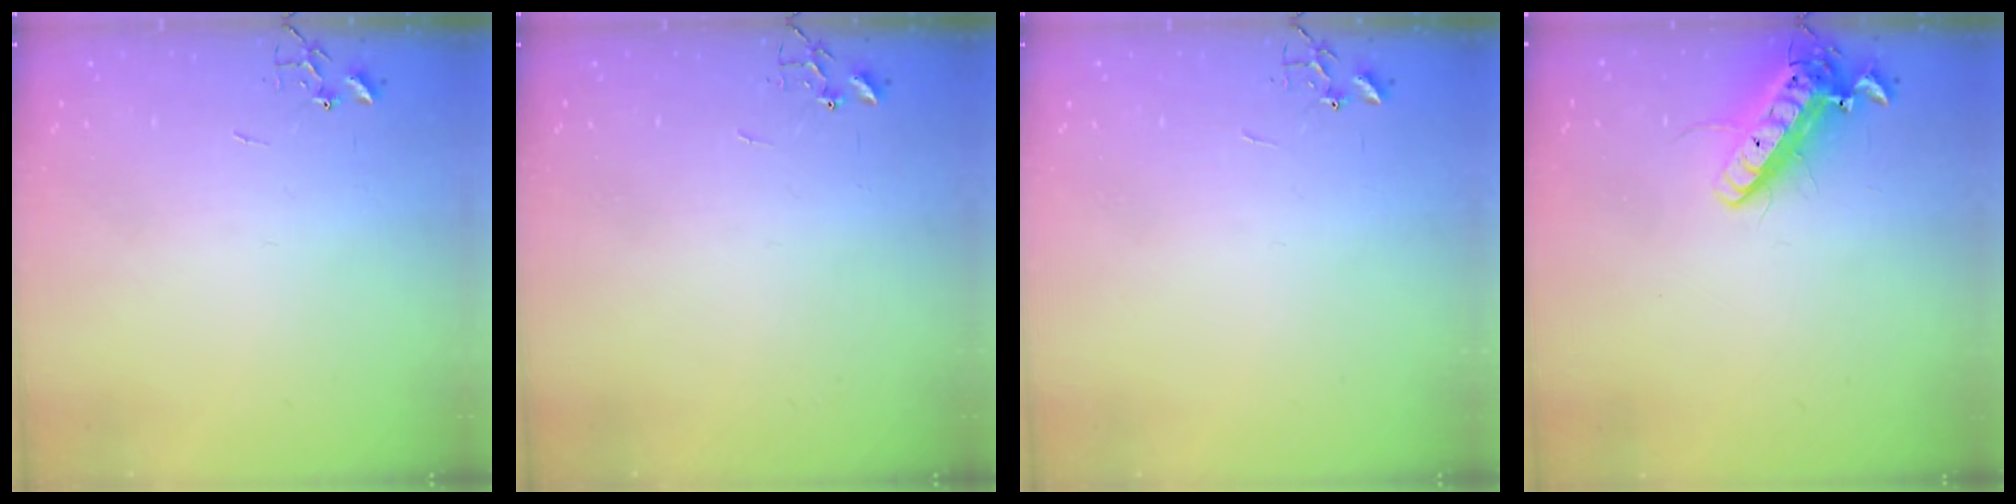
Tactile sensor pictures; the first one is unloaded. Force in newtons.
{"total": 0.0}
{"total": 0.0}
{"total": 14.4, "press": 14.1, "slide": 2.7}